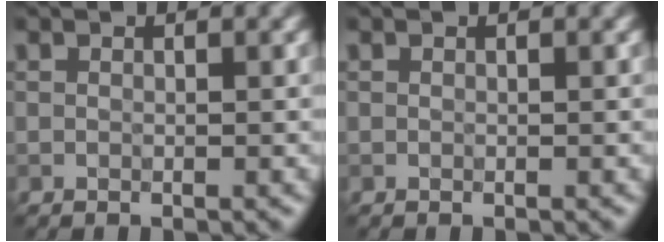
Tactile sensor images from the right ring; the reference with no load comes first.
{"total": 0.0}